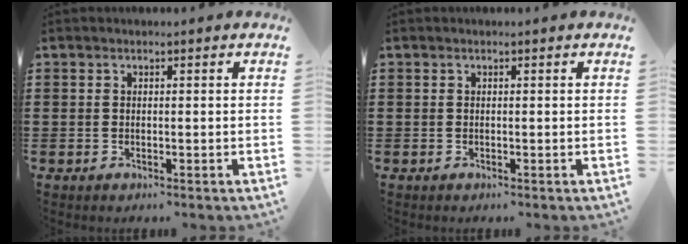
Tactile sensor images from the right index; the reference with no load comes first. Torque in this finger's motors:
{"motor_torque": [-0.02, -0.07, -0.03, -0.01]}